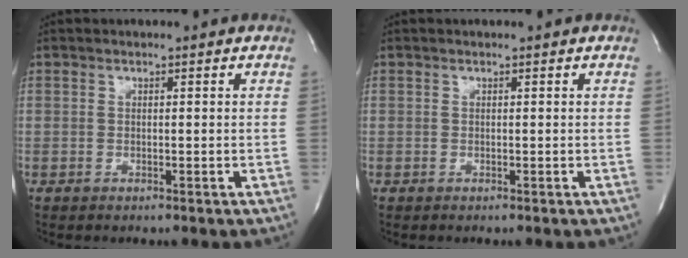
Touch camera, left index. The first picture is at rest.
{"total": 0.0}